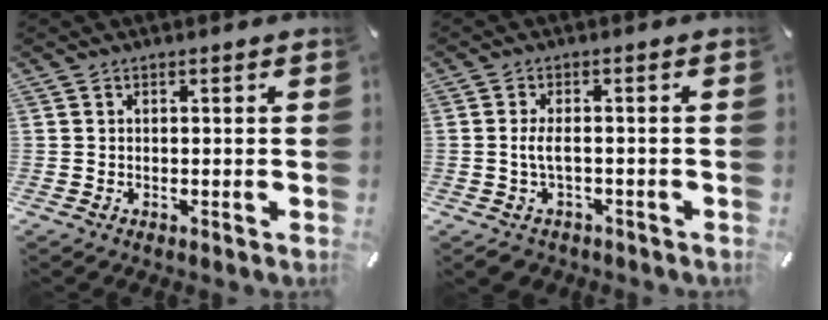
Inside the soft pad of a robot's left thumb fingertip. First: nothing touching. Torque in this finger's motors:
{"motor_torque": [0.58, 0.95, 0.68, 0.63, 0.10]}